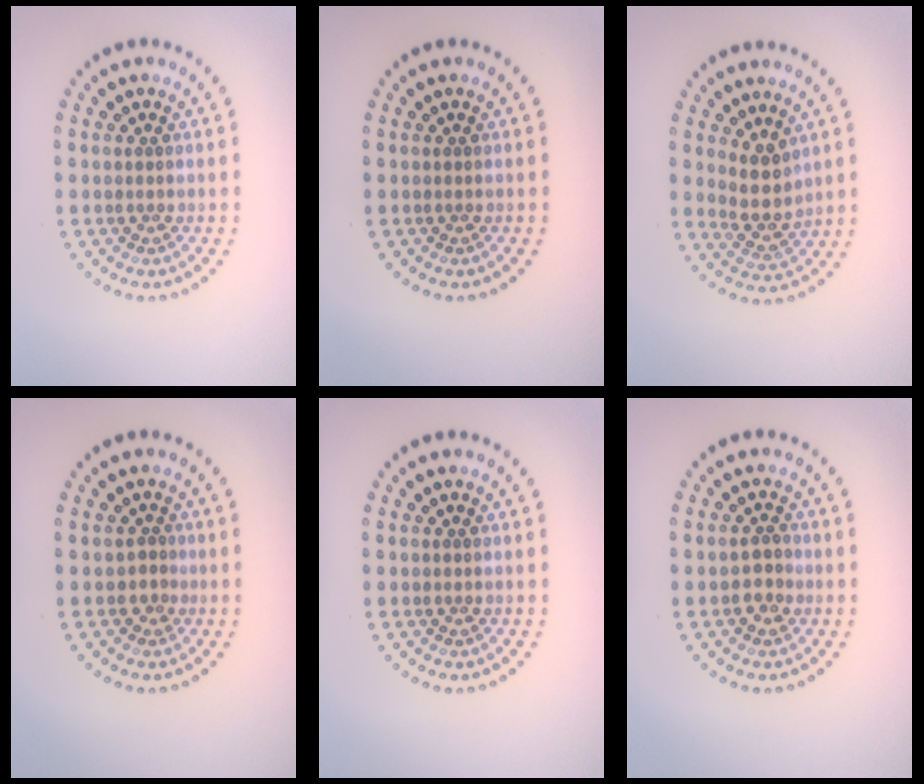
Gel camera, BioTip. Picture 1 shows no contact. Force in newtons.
{"total": 0.0}
{"total": 3.0, "press": 2.5, "slide": 1.6}
{"total": 1.0, "press": 0.6, "slide": 0.8}
{"total": 0.0}
{"total": 1.9, "press": 1.8, "slide": 0.6}